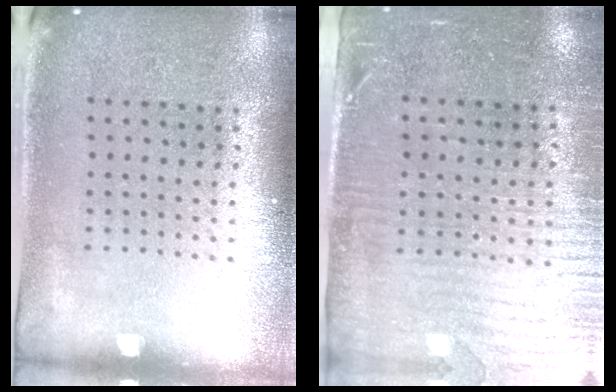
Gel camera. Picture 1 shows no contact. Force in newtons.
{"total": 3.6, "press": 3.2, "slide": 1.7}